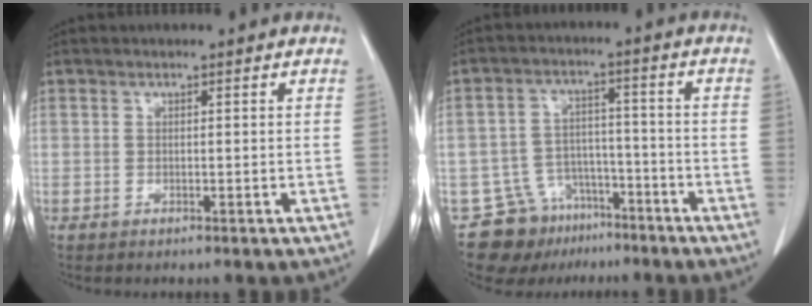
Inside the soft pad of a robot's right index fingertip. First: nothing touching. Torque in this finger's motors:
{"motor_torque": [-0.14, -0.06, -0.43, -0.07]}